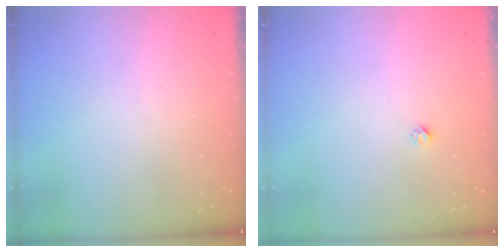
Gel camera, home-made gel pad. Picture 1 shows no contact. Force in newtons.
{"total": 1.9, "press": 1.9, "slide": 0.1}